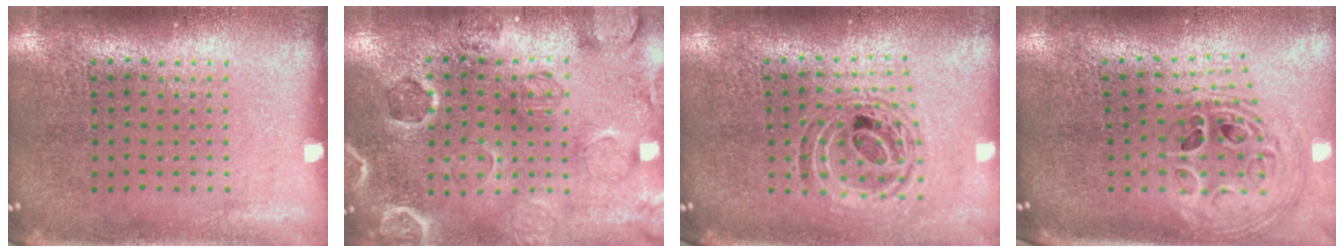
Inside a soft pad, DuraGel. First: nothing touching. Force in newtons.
{"total": 1.0, "press": 0.9, "slide": 0.3}
{"total": 0.9, "press": 0.9, "slide": 0.3}
{"total": 1.8, "press": 1.6, "slide": 1.0}